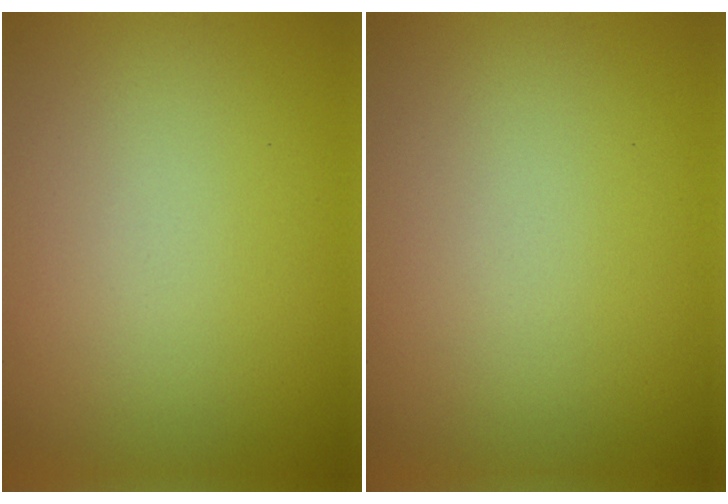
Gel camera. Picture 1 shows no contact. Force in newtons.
{"total": 0.0}